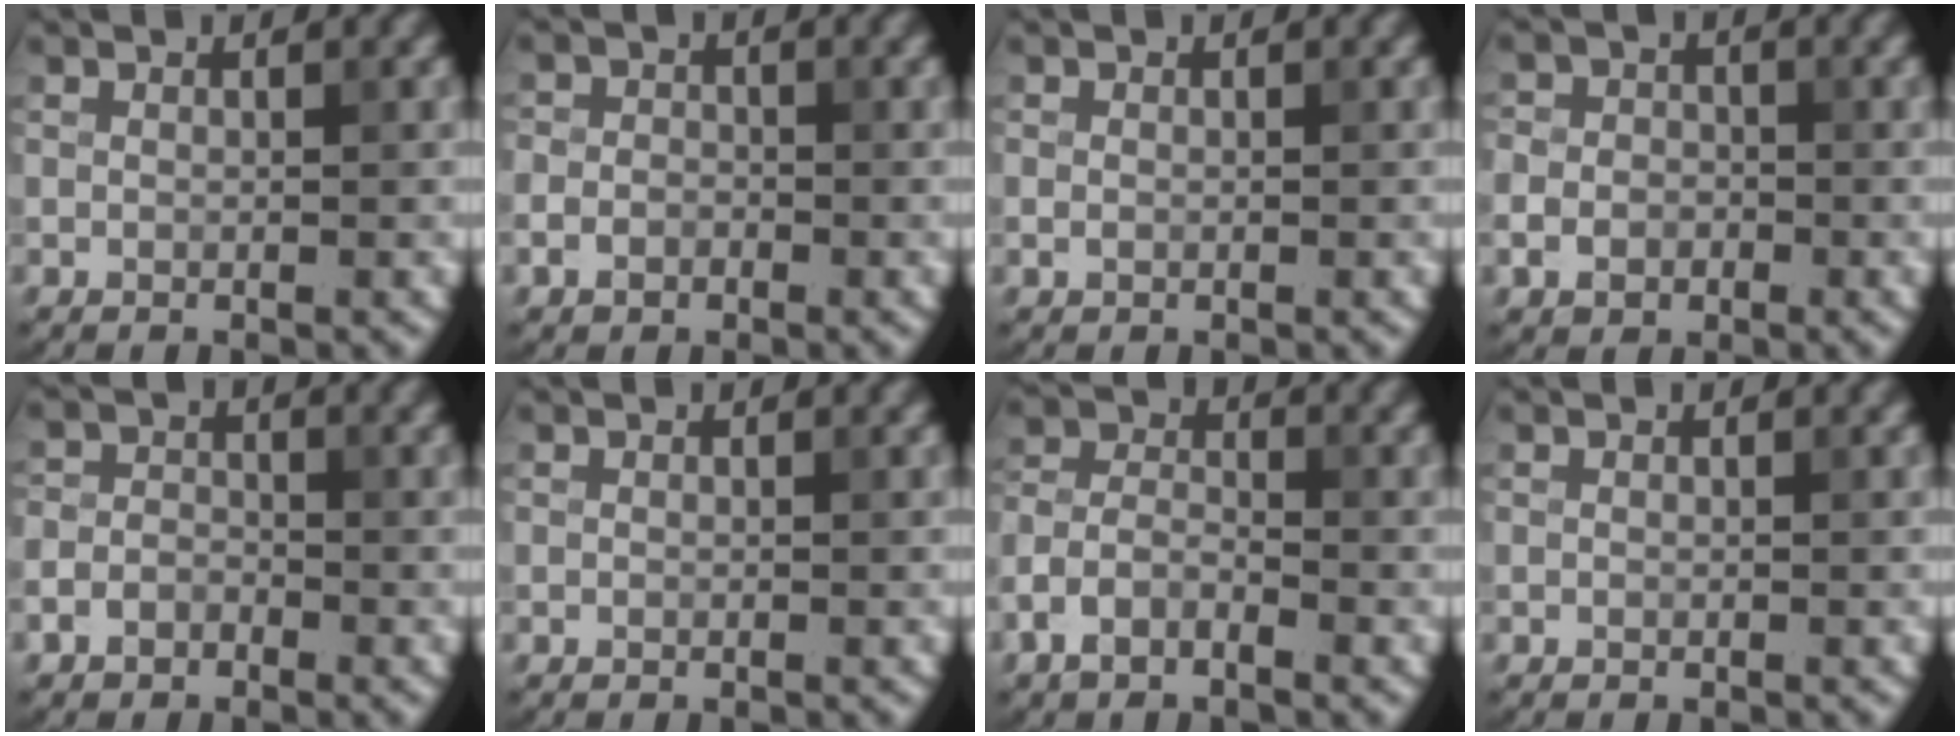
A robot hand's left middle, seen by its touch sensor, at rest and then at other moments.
{"total": 2.1, "force": [-1.0, 1.7, 0.8], "torque": [-0.011, 0.002, -0.025]}
{"total": 0.7, "force": [-0.1, 0.6, 0.4], "torque": [-0.007, -0.003, -0.003]}
{"total": 3.0, "force": [-1.1, 2.5, 1.2], "torque": [-0.013, -0.001, -0.027]}
{"total": 2.0, "force": [-1.3, 1.5, 0.6], "torque": [-0.005, 0.006, -0.032]}
{"total": 0.0}
{"total": 3.6, "force": [-2.2, 1.9, 2.2], "torque": [-0.040, 0.007, -0.053]}
{"total": 0.0}